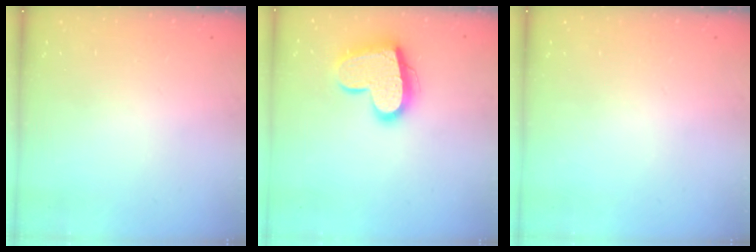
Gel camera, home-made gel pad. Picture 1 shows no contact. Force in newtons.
{"total": 15.9, "press": 15.9, "slide": 0.9}
{"total": 0.0}